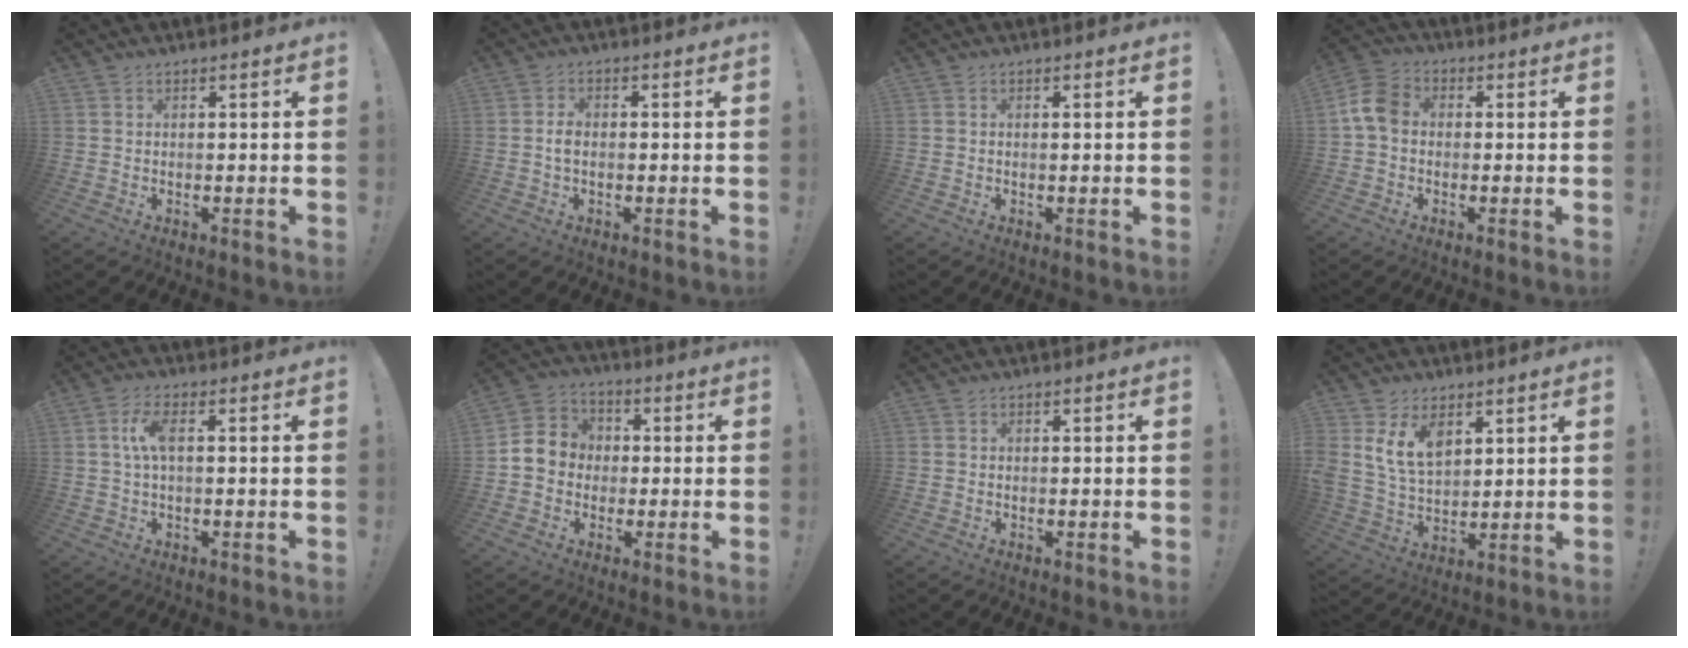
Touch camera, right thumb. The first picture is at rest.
{"total": 2.7, "force": [-0.5, 1.6, 2.1], "torque": [-0.032, 0.005, -0.011]}
{"total": 0.5, "force": [0.4, -0.2, 0.3], "torque": [0.001, -0.004, 0.005]}
{"total": 8.7, "force": [0.0, 6.4, 6.0], "torque": [-0.122, 0.016, 0.008]}
{"total": 6.1, "force": [0.6, 2.3, 5.7], "torque": [-0.118, 0.010, 0.011]}
{"total": 8.7, "force": [-0.8, 8.1, 2.9], "torque": [-0.040, 0.026, -0.004]}
{"total": 0.5, "force": [-0.3, 0.4, -0.1], "torque": [0.000, 0.003, -0.005]}
{"total": 11.1, "force": [5.7, 7.1, 6.4], "torque": [-0.134, -0.019, 0.112]}